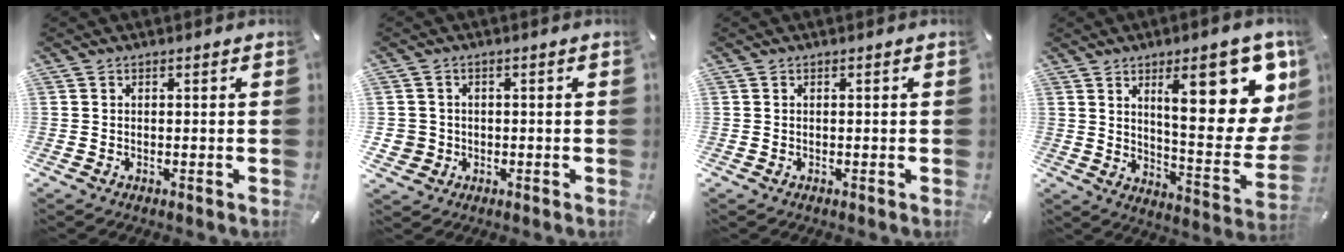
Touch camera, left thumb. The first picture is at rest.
{"total": 4.0, "force": [-0.6, 3.9, 0.5], "torque": [-0.019, 0.006, -0.011]}
{"total": 0.0}
{"total": 22.3, "force": [9.8, 8.5, 18.2], "torque": [-0.231, -0.067, 0.148]}